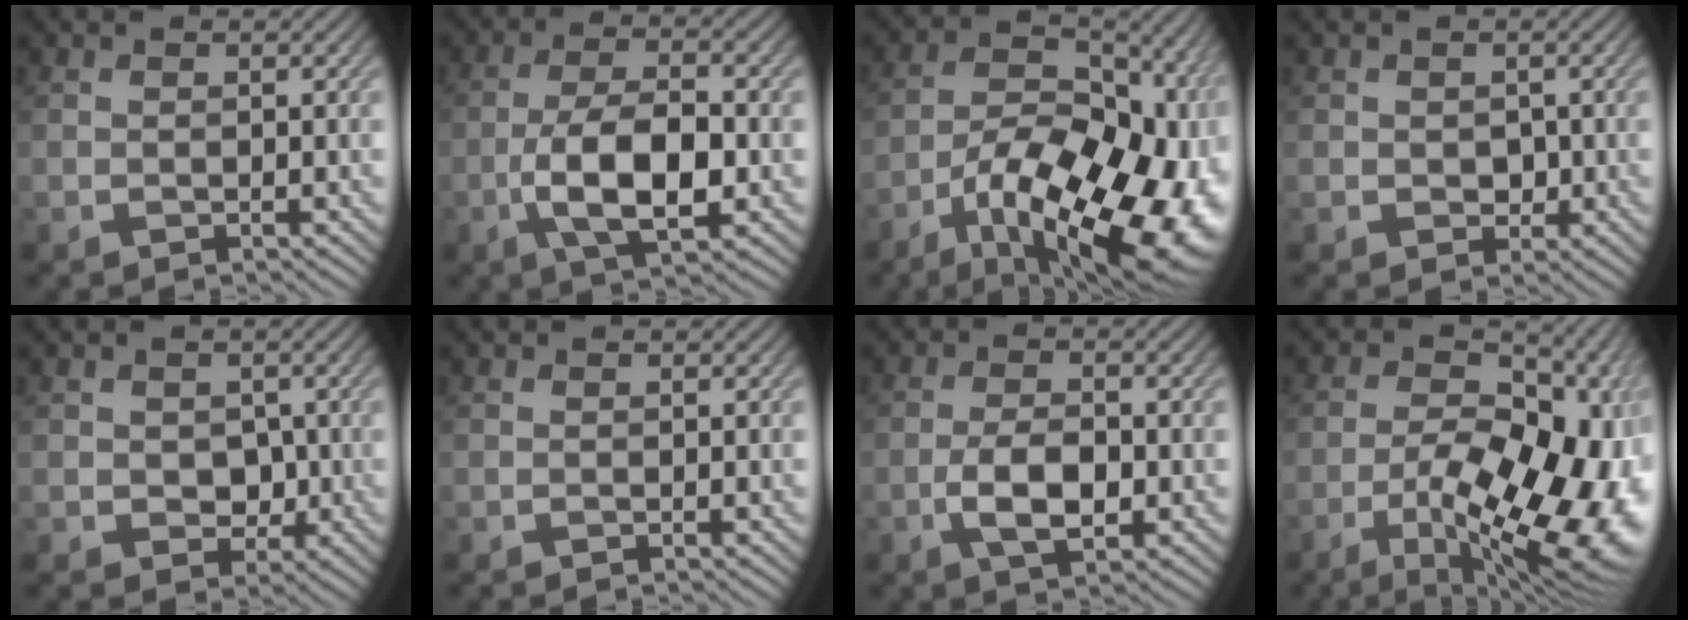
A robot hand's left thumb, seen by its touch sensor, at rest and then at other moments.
{"total": 8.8, "force": [-2.3, 3.7, 7.6], "torque": [-0.148, 0.002, -0.046]}
{"total": 19.5, "force": [-9.6, 10.0, 13.8], "torque": [-0.206, -0.017, -0.133]}
{"total": 1.6, "force": [-0.1, 1.5, 0.7], "torque": [-0.011, -0.004, -0.005]}
{"total": 3.2, "force": [-0.2, 2.7, 1.7], "torque": [-0.028, -0.004, -0.009]}
{"total": 0.0}
{"total": 5.0, "force": [-1.5, 2.4, 4.1], "torque": [-0.085, 0.000, -0.031]}
{"total": 17.8, "force": [-6.5, 8.1, 14.5], "torque": [-0.196, -0.009, -0.086]}